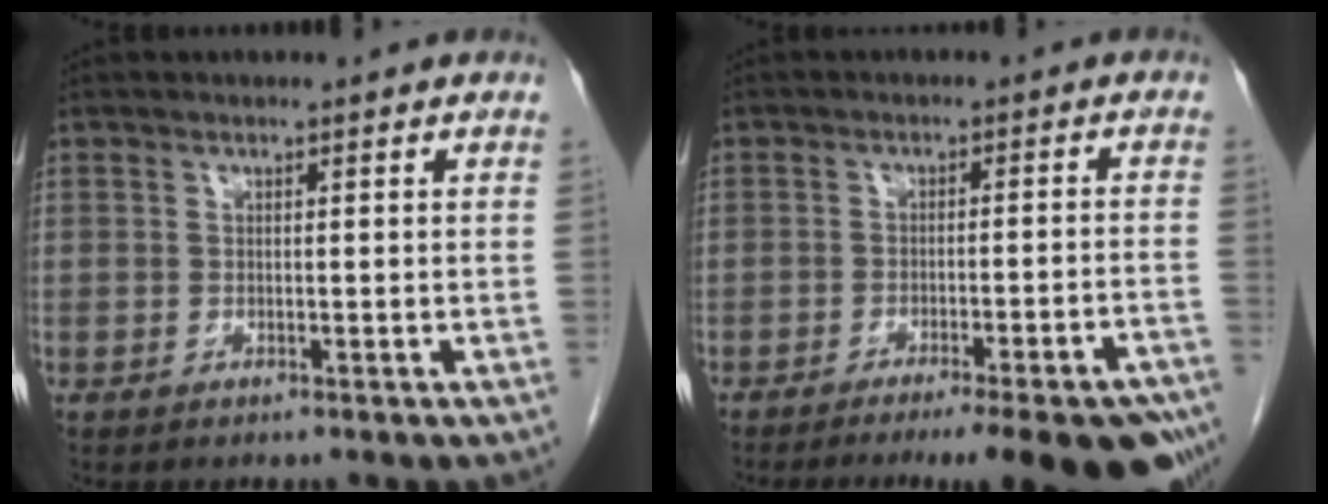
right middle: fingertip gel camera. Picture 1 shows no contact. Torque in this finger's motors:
{"motor_torque": [1.14, -1.00, 0.75, 0.09]}